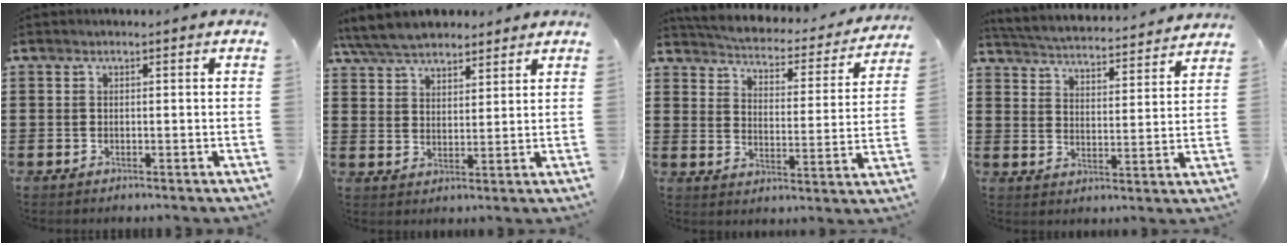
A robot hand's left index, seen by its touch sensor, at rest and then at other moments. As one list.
[{"total": 6.7, "force": [6.1, 2.1, 2.0], "torque": [-0.062, -0.008, 0.114]}, {"total": 3.2, "force": [3.1, 0.4, 0.7], "torque": [-0.034, -0.030, 0.044]}, {"total": 3.7, "force": [3.6, -0.5, 0.1], "torque": [-0.025, -0.037, 0.056]}]